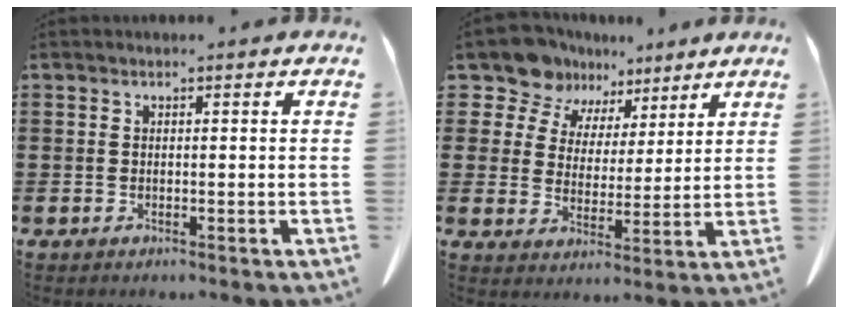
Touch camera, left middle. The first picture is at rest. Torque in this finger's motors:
{"motor_torque": [0.84, 0.67, 0.02, 0.00]}